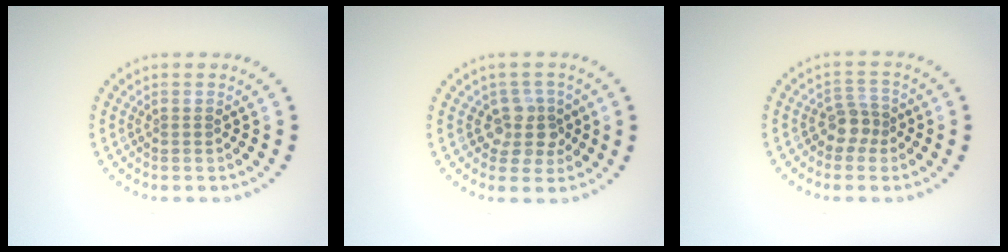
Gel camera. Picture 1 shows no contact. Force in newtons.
{"total": 3.0, "press": 2.5, "slide": 1.7}
{"total": 2.0, "press": 1.7, "slide": 1.1}